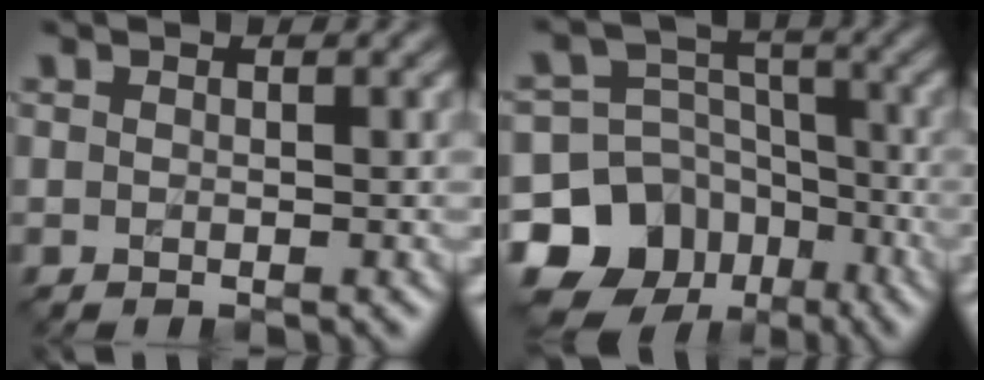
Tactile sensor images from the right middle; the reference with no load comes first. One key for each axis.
{"total": 15.5, "fx": -9.3, "fy": 12.0, "fz": 3.3, "tx": -0.081, "ty": -0.047, "tz": -0.163}